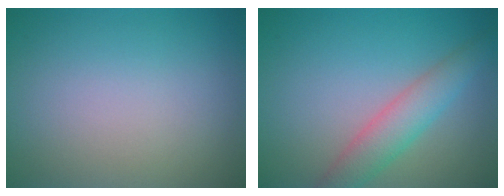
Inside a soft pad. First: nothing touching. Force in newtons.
{"total": 3.7, "press": 3.7, "slide": 0.1}